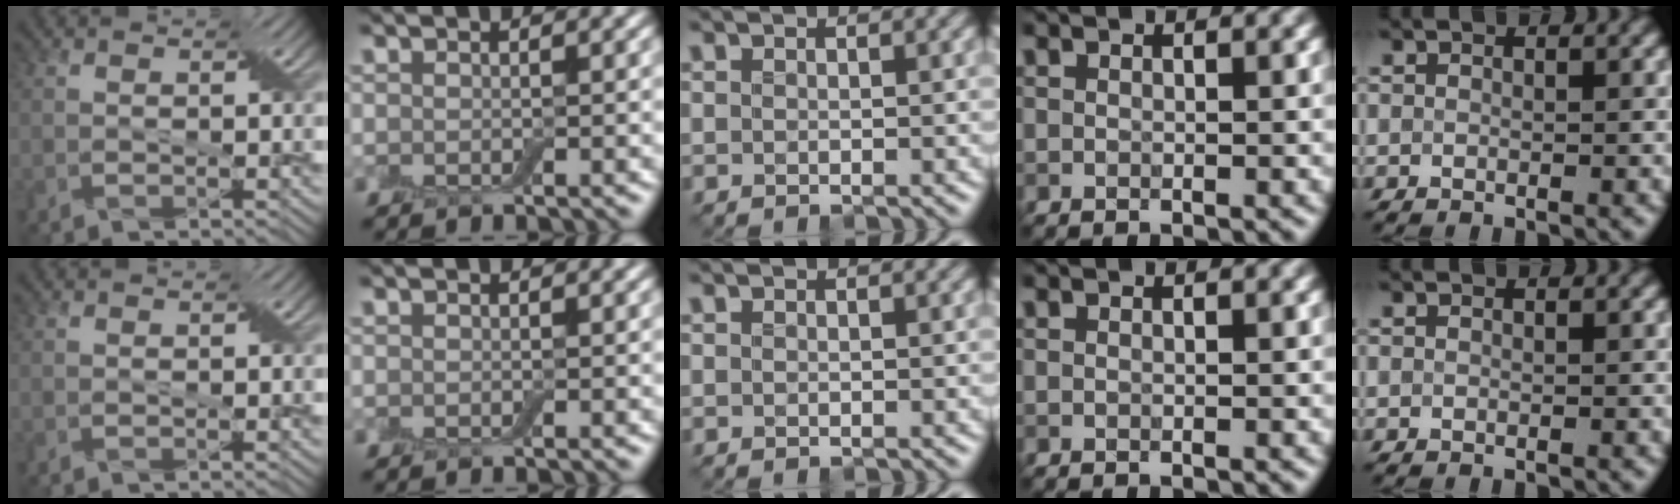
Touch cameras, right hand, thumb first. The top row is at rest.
{}